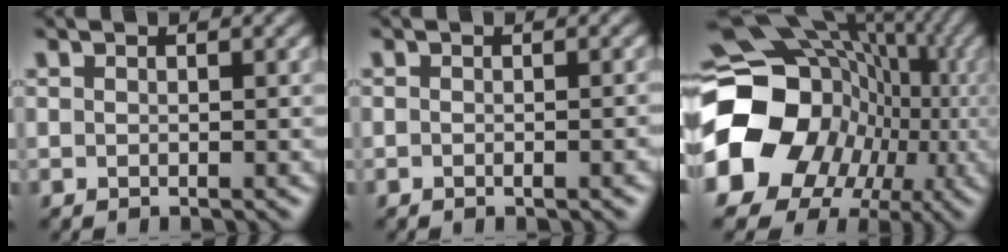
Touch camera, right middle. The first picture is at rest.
{"total": 1.6, "force": [-0.6, 0.6, 1.4], "torque": [0.005, 0.009, -0.008]}
{"total": 17.6, "force": [-3.0, 15.6, 7.6], "torque": [-0.148, -0.016, -0.068]}